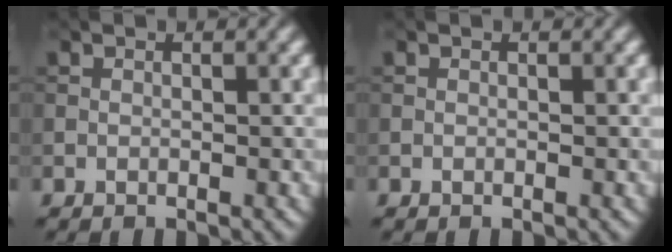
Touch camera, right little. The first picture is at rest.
{"total": 0.0}